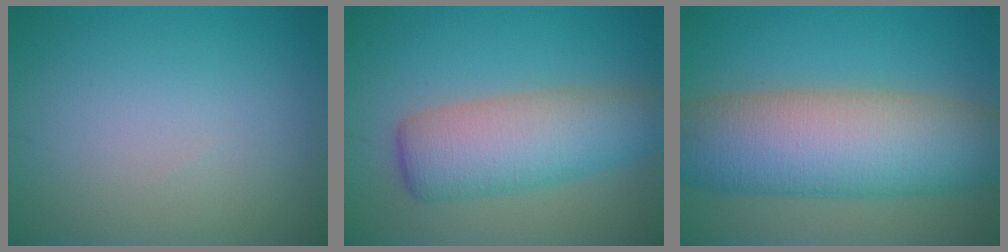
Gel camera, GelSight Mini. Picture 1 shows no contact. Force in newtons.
{"total": 6.8, "press": 6.8, "slide": 0.5}
{"total": 12.1, "press": 12.1, "slide": 0.6}